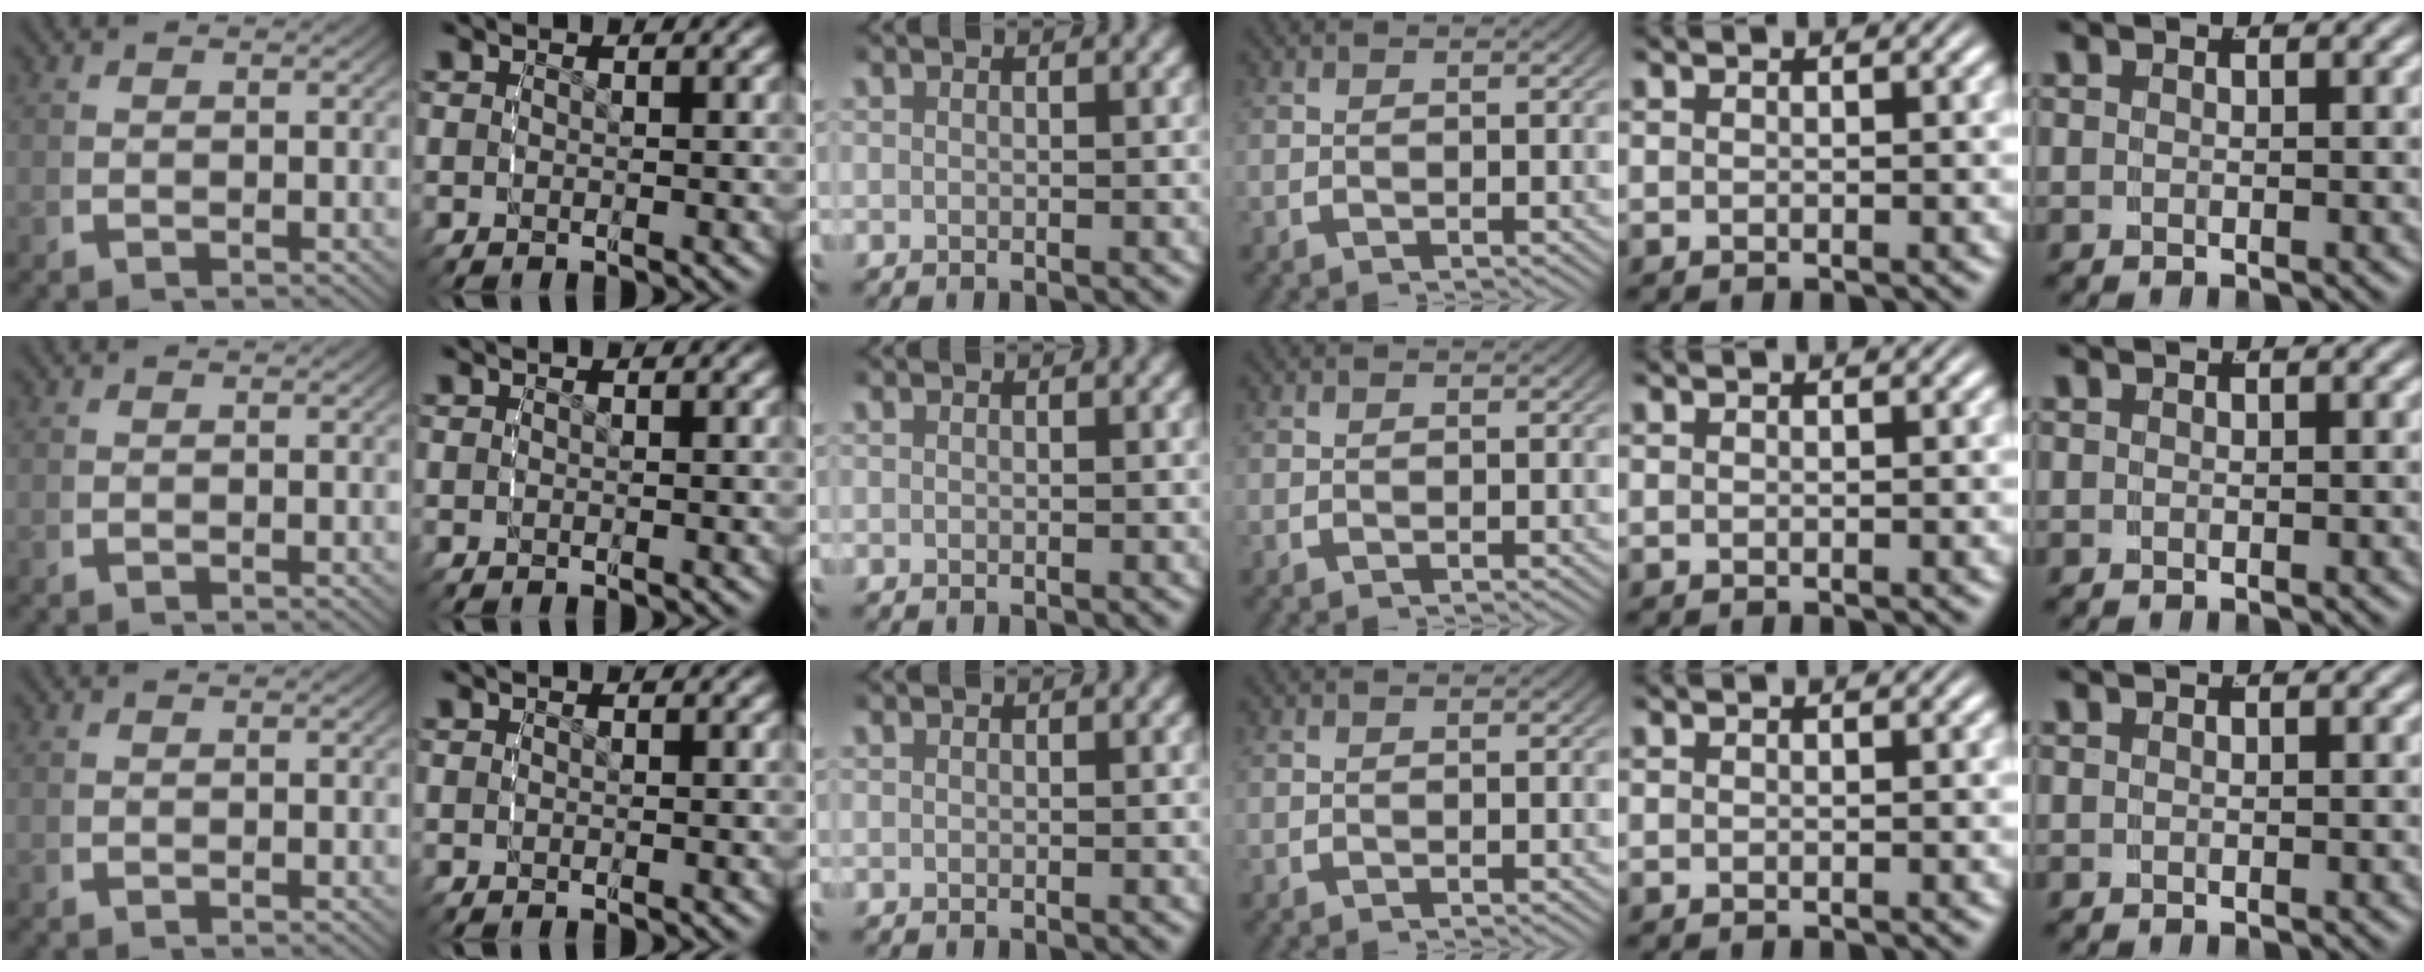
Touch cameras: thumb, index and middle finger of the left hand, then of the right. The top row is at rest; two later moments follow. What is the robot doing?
{"motion": "reach", "object": "paper towel"}